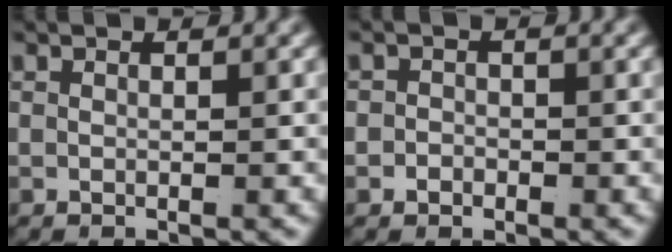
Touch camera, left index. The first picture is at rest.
{"total": 1.2, "force": [-0.8, 1.0, 0.0], "torque": [0.007, -0.008, -0.014]}